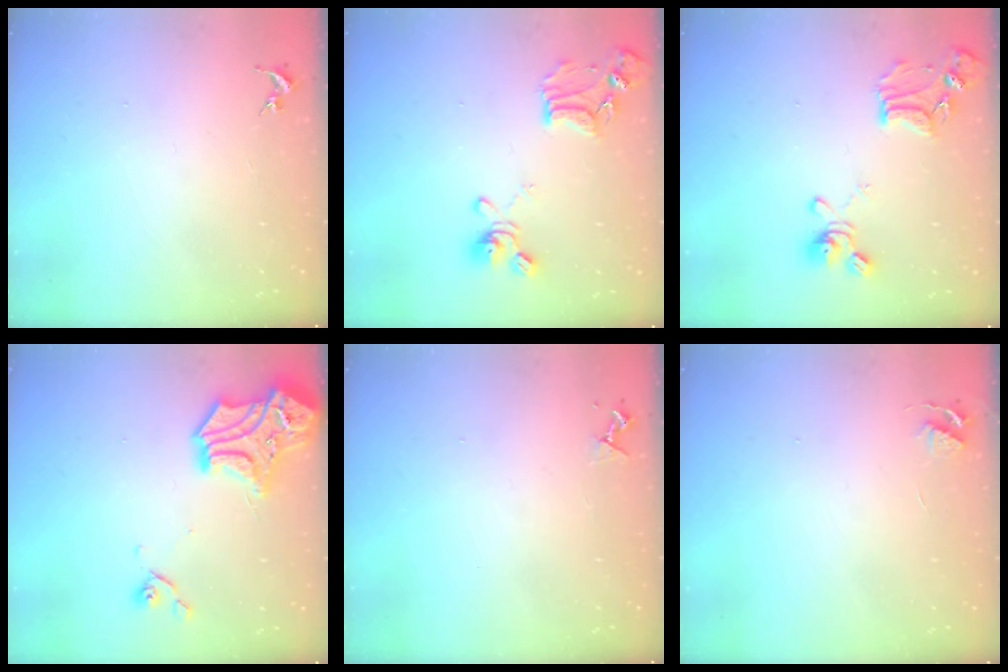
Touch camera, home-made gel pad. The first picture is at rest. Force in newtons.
{"total": 14.6, "press": 14.6, "slide": 1.4}
{"total": 14.6, "press": 14.6, "slide": 1.4}
{"total": 17.6, "press": 17.4, "slide": 2.2}
{"total": 3.8, "press": 3.7, "slide": 0.6}
{"total": 3.5, "press": 3.4, "slide": 0.5}